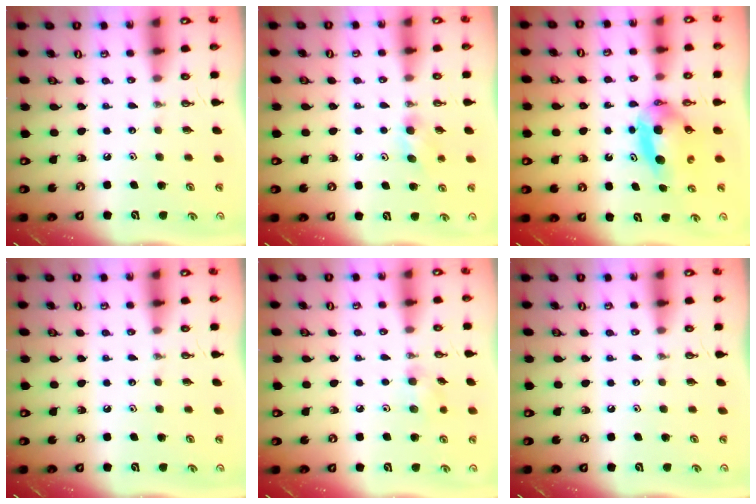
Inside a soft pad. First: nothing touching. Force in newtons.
{"total": 7.2, "press": 3.9, "slide": 6.0}
{"total": 5.8, "press": 5.5, "slide": 2.1}
{"total": 0.0}
{"total": 6.4, "press": 6.2, "slide": 1.5}
{"total": 0.0}